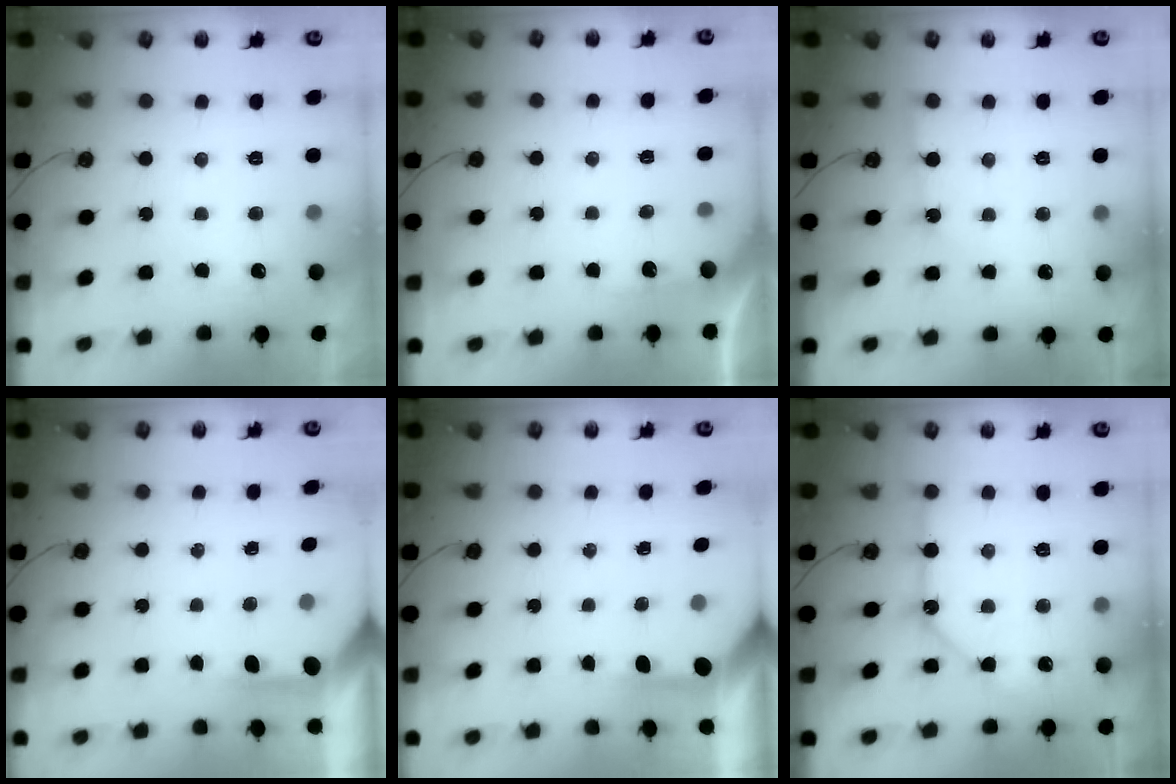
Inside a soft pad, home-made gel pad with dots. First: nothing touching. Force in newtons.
{"total": 3.3, "press": 3.3, "slide": 0.3}
{"total": 2.7, "press": 2.7, "slide": 0.4}
{"total": 4.0, "press": 4.0, "slide": 0.5}
{"total": 3.5, "press": 3.4, "slide": 0.4}
{"total": 10.8, "press": 10.7, "slide": 1.3}